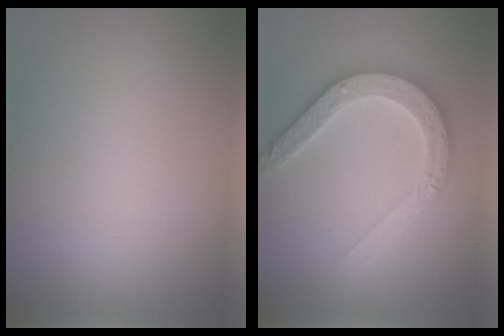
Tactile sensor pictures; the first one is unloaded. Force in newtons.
{"total": 5.3, "press": 5.2, "slide": 0.9}